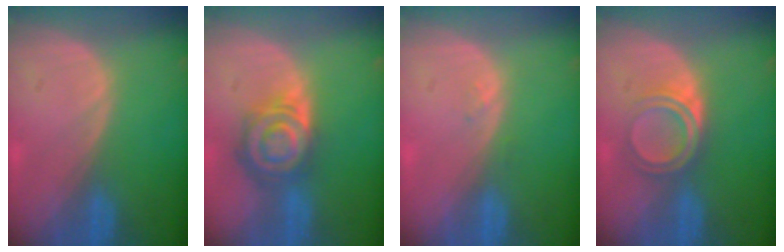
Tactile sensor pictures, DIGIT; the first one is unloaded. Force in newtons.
{"total": 8.2, "press": 7.2, "slide": 4.0}
{"total": 0.9, "press": 0.8, "slide": 0.4}
{"total": 5.1, "press": 4.3, "slide": 2.6}